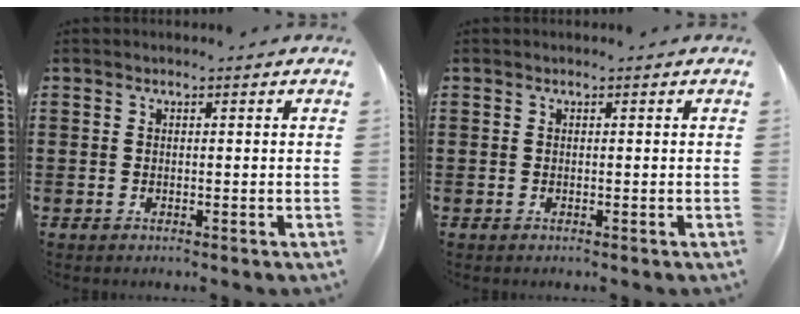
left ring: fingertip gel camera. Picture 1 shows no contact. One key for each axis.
{"total": 0.0}